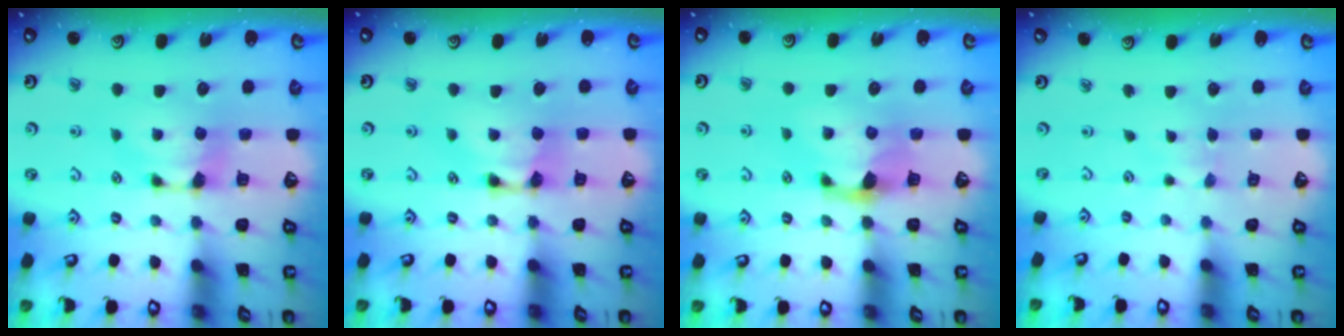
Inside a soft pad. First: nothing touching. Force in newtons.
{"total": 2.2, "press": 2.2, "slide": 0.1}
{"total": 1.6, "press": 1.2, "slide": 1.1}
{"total": 2.8, "press": 2.8, "slide": 0.2}